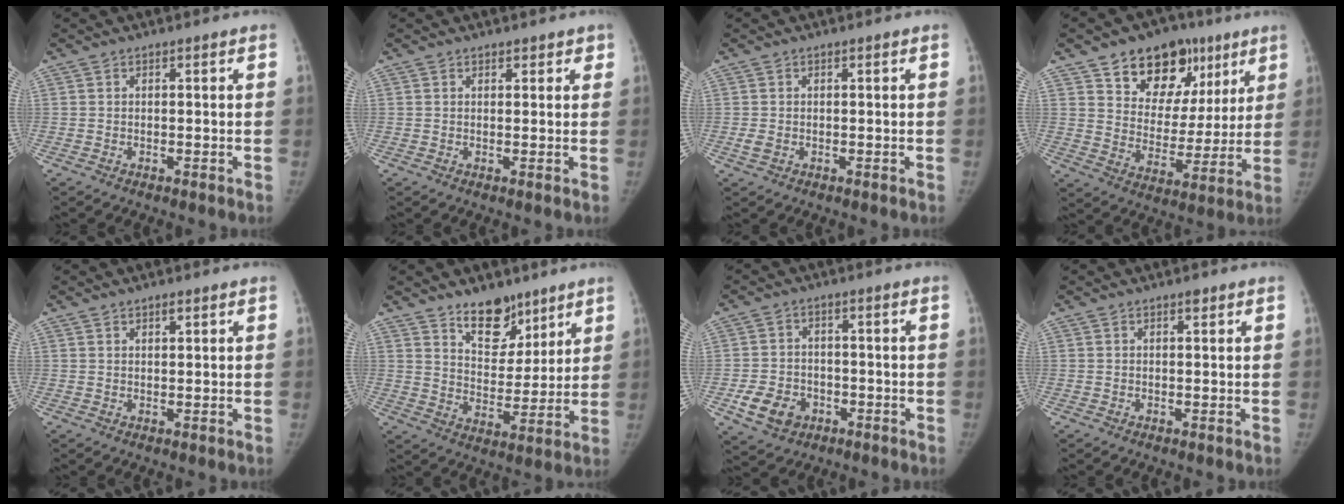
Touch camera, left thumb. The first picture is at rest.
{"total": 1.8, "force": [1.3, 1.2, 0.5], "torque": [0.017, -0.006, 0.012]}
{"total": 1.5, "force": [-0.2, 1.1, 0.9], "torque": [-0.020, -0.002, -0.003]}
{"total": 18.3, "force": [10.3, 12.4, 8.6], "torque": [-0.065, -0.032, 0.160]}
{"total": 1.4, "force": [1.0, 0.7, 0.8], "torque": [-0.005, -0.005, 0.014]}
{"total": 11.0, "force": [8.0, 6.1, 4.6], "torque": [-0.038, -0.058, 0.138]}
{"total": 7.7, "force": [-3.0, 6.1, 3.6], "torque": [-0.050, 0.016, -0.045]}
{"total": 0.8, "force": [0.5, 0.4, 0.5], "torque": [-0.005, -0.002, 0.007]}